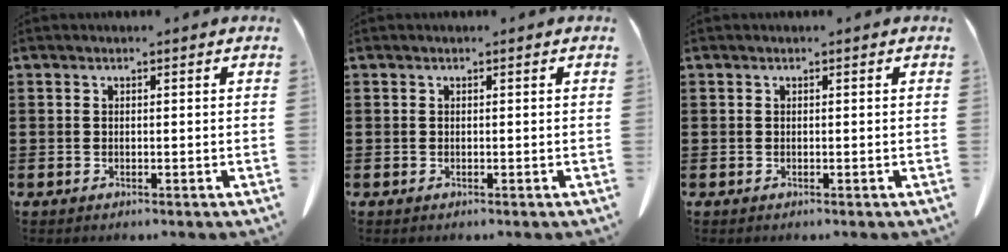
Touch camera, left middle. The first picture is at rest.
{"total": 0.0}
{"total": 0.0}